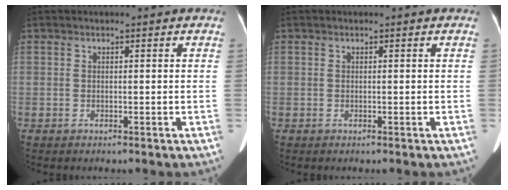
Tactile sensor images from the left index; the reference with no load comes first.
{"total": 0.0}